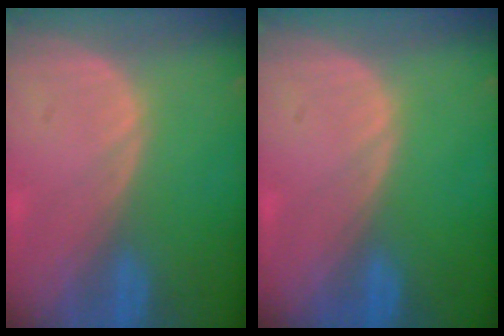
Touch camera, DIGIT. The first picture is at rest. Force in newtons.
{"total": 0.0}